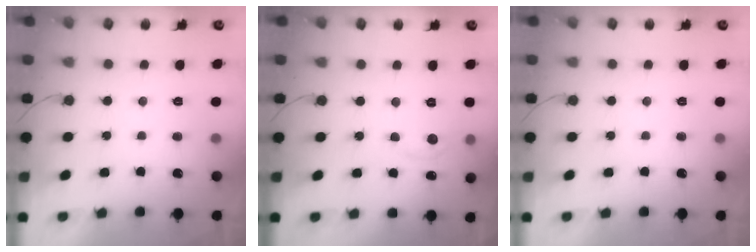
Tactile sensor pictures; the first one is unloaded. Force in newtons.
{"total": 5.5, "press": 5.5, "slide": 0.8}
{"total": 0.0}